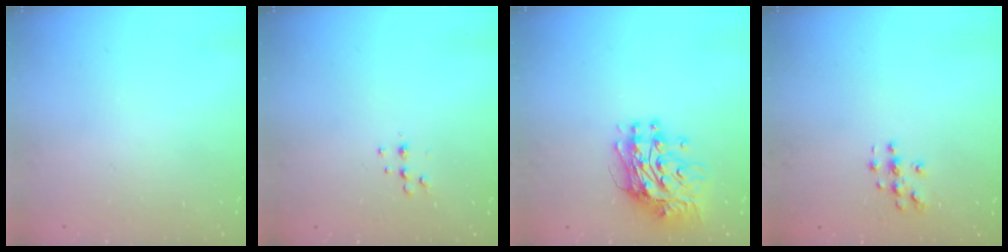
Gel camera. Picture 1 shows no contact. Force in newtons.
{"total": 4.9, "press": 4.8, "slide": 1.1}
{"total": 12.2, "press": 12.2, "slide": 1.0}
{"total": 3.9, "press": 3.9, "slide": 0.5}